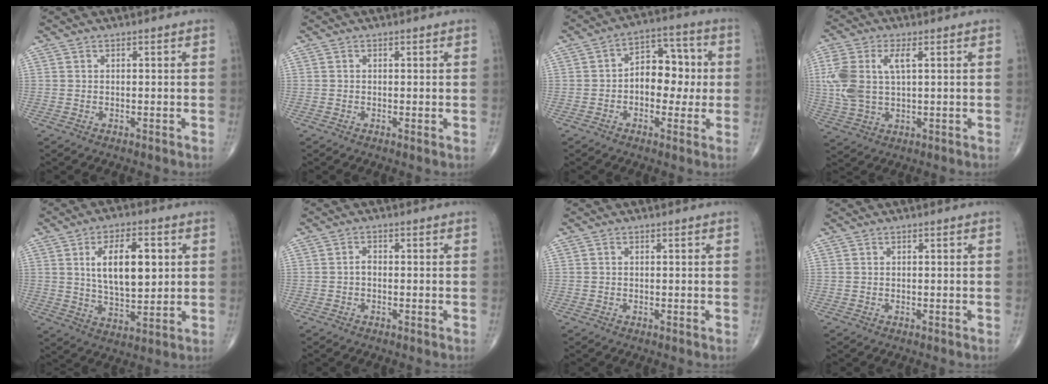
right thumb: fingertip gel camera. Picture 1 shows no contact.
{"total": 0.6, "force": [0.0, 0.1, 0.6], "torque": [-0.013, -0.003, -0.002]}
{"total": 10.2, "force": [0.0, 6.7, 7.6], "torque": [-0.070, 0.026, -0.006]}
{"total": 11.1, "force": [2.2, 5.6, 9.4], "torque": [-0.228, 0.010, 0.049]}
{"total": 13.1, "force": [2.9, 6.2, 11.2], "torque": [-0.167, -0.012, 0.056]}
{"total": 1.3, "force": [-0.3, 0.8, 0.9], "torque": [-0.012, 0.003, -0.009]}
{"total": 0.0}
{"total": 0.0}